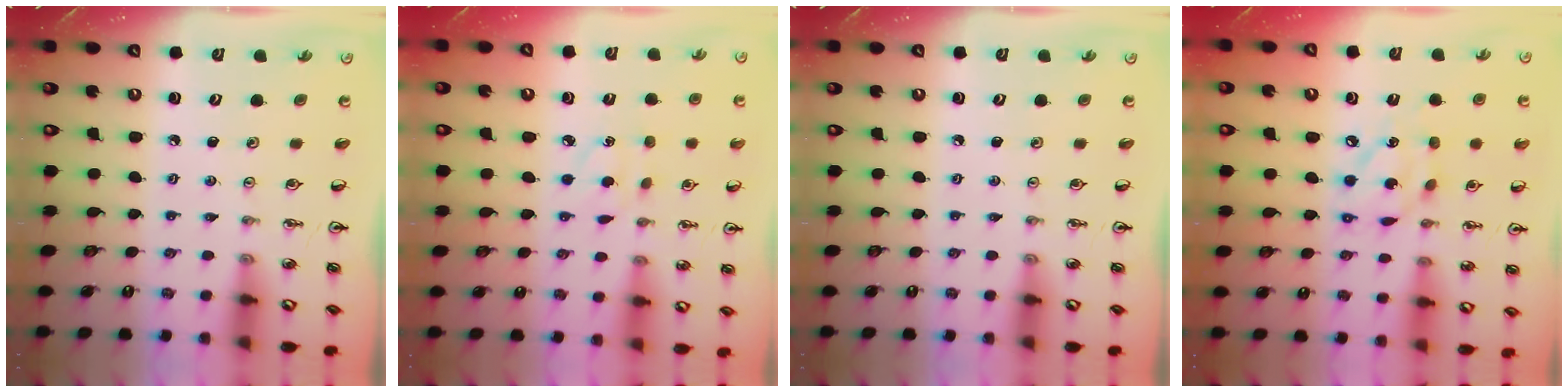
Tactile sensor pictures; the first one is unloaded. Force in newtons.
{"total": 3.9, "press": 3.9, "slide": 0.5}
{"total": 0.0}
{"total": 11.2, "press": 11.2, "slide": 0.6}